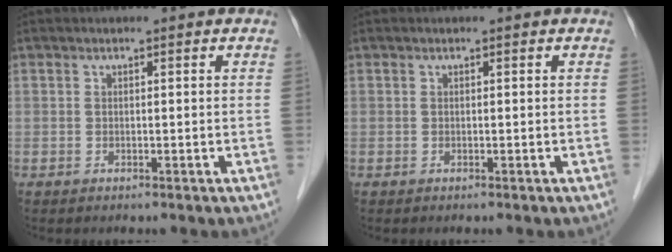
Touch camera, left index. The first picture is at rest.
{"total": 0.0}